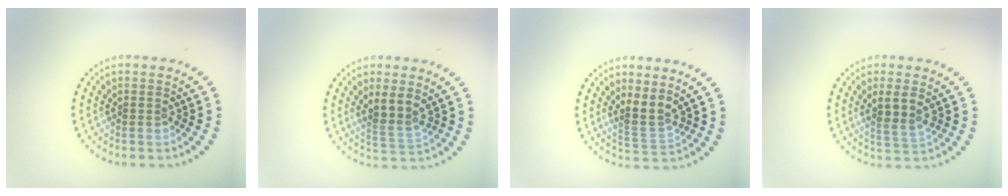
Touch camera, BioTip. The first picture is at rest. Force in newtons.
{"total": 2.7, "press": 2.2, "slide": 1.5}
{"total": 2.4, "press": 1.7, "slide": 1.7}
{"total": 2.6, "press": 2.2, "slide": 1.3}